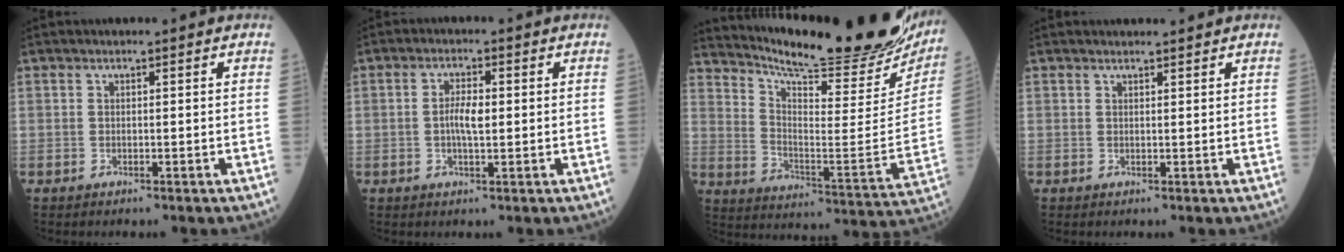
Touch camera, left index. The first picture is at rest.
{"total": 3.5, "force": [-0.1, 1.0, 3.3], "torque": [-0.068, 0.001, -0.004]}
{"total": 26.6, "force": [24.0, 2.9, 11.1], "torque": [-0.189, -0.094, 0.323]}
{"total": 1.8, "force": [1.7, 0.1, 0.3], "torque": [-0.006, 0.007, 0.026]}